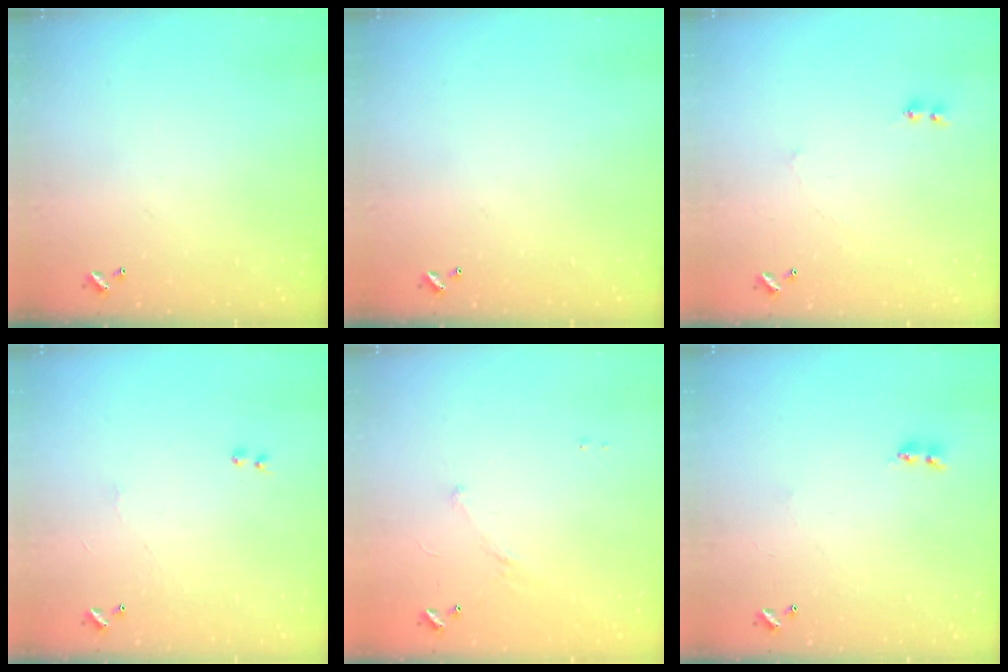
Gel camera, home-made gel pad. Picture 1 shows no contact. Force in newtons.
{"total": 0.0}
{"total": 2.9, "press": 2.9, "slide": 0.4}
{"total": 0.9, "press": 0.8, "slide": 0.5}
{"total": 4.7, "press": 4.6, "slide": 0.9}
{"total": 2.2, "press": 2.1, "slide": 0.6}